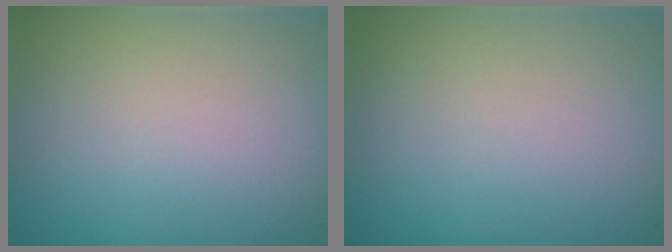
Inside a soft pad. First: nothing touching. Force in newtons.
{"total": 0.0}